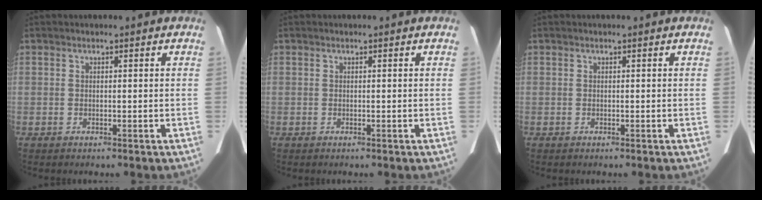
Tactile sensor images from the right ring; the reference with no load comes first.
{"total": 0.0}
{"total": 0.0}